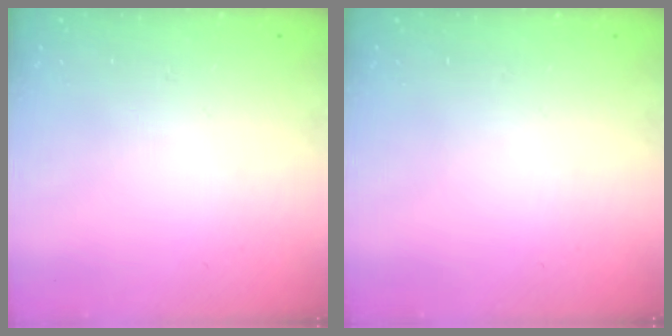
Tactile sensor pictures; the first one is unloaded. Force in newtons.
{"total": 0.0}